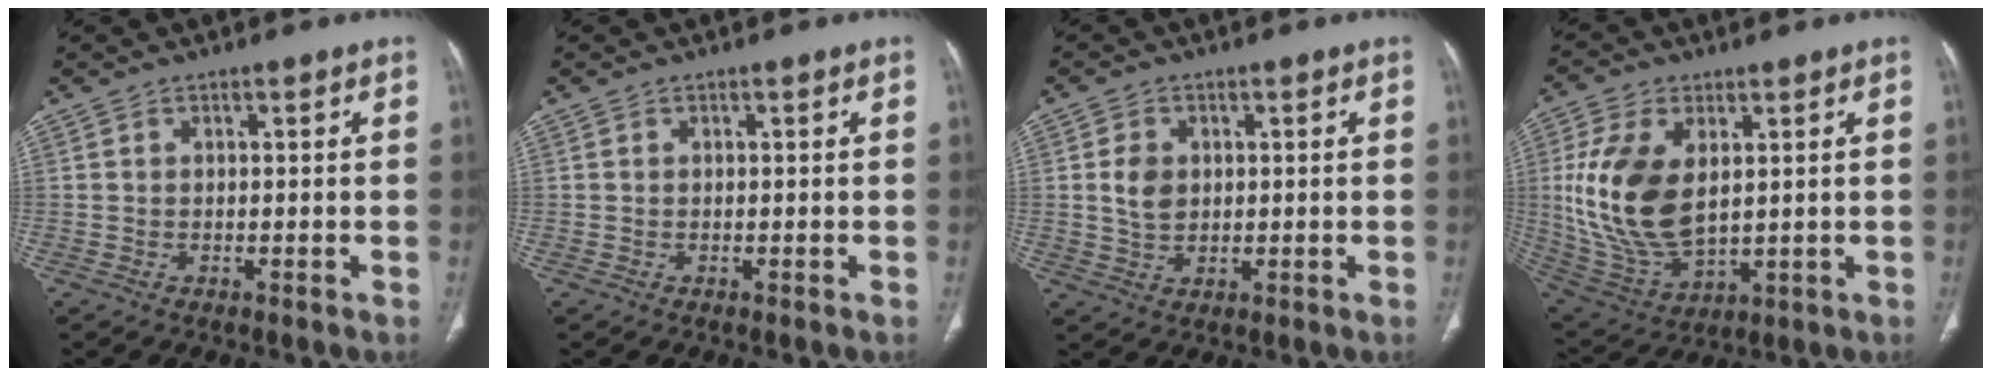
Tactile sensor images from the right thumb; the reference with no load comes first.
{"total": 0.0}
{"total": 4.8, "force": [0.9, 3.6, 3.1], "torque": [-0.044, -0.006, 0.020]}
{"total": 17.0, "force": [2.8, 9.9, 13.6], "torque": [-0.268, -0.018, 0.070]}